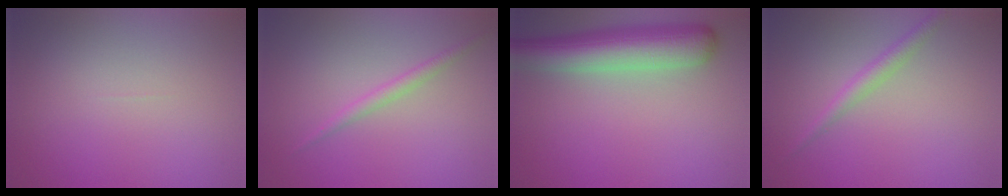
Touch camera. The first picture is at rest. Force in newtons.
{"total": 1.3, "press": 1.3, "slide": 0.0}
{"total": 7.4, "press": 7.4, "slide": 0.5}
{"total": 1.8, "press": 1.8, "slide": 0.0}